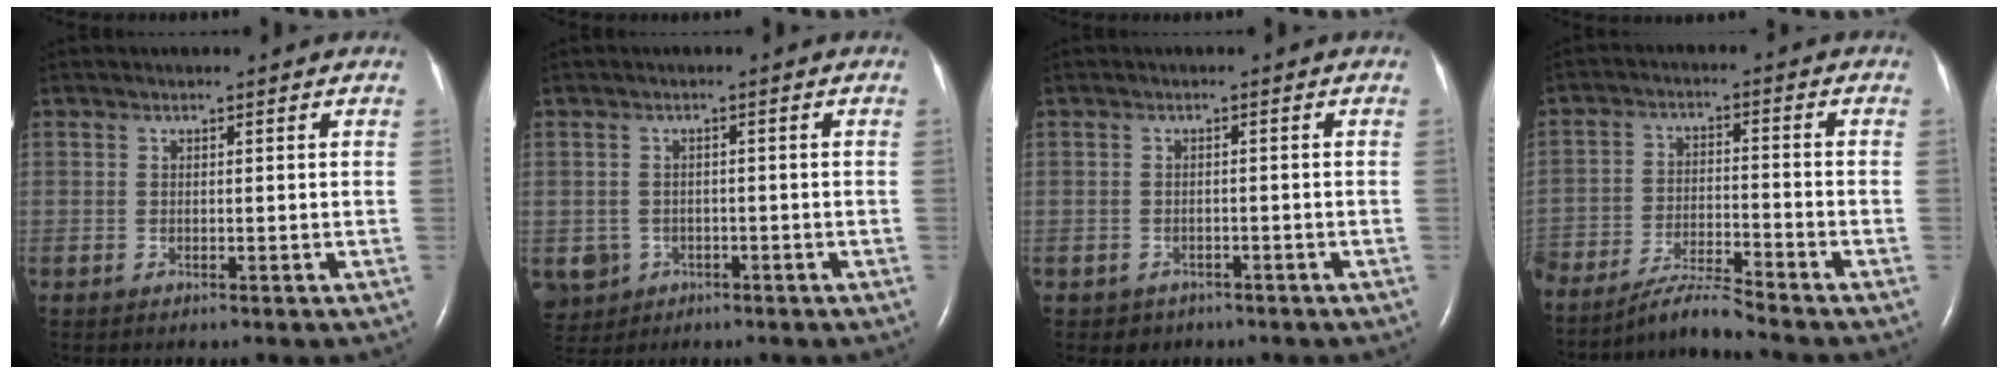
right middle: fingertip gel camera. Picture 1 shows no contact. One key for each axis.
{"total": 5.0, "fx": -1.9, "fy": 4.5, "fz": 0.9, "tx": -0.029, "ty": 0.002, "tz": -0.024}
{"total": 2.2, "fx": -1.4, "fy": 1.7, "fz": 0.0, "tx": -0.009, "ty": 0.007, "tz": -0.015}
{"total": 6.5, "fx": -6.1, "fy": -1.3, "fz": 1.9, "tx": -0.033, "ty": -0.018, "tz": -0.112}